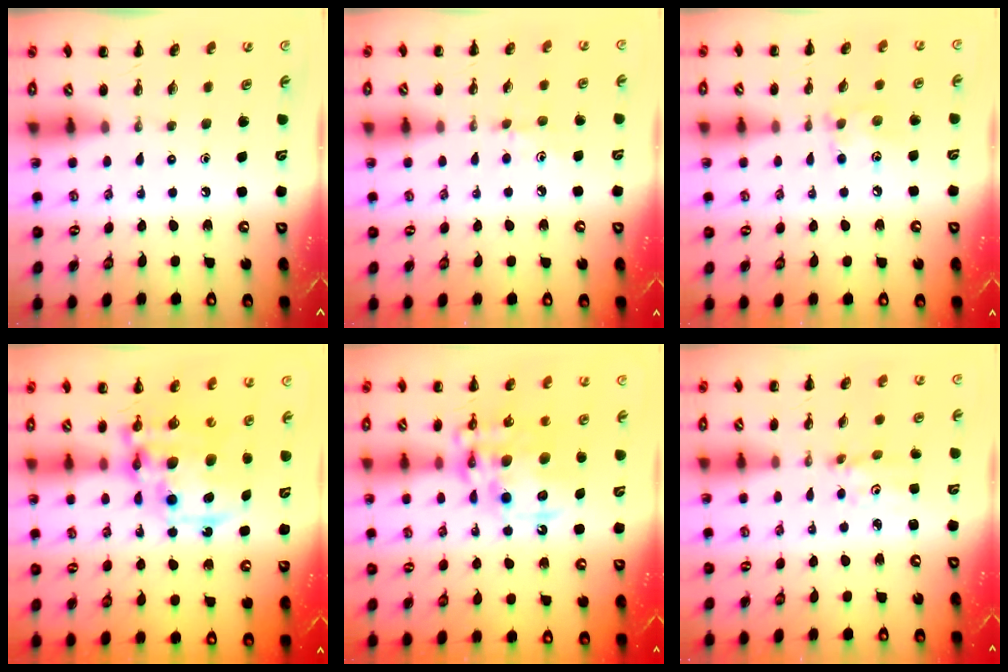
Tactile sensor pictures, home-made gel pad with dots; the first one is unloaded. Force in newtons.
{"total": 5.9, "press": 5.7, "slide": 1.6}
{"total": 5.6, "press": 5.5, "slide": 0.5}
{"total": 16.5, "press": 16.1, "slide": 3.6}
{"total": 16.5, "press": 16.1, "slide": 3.8}
{"total": 2.7, "press": 2.7, "slide": 0.3}